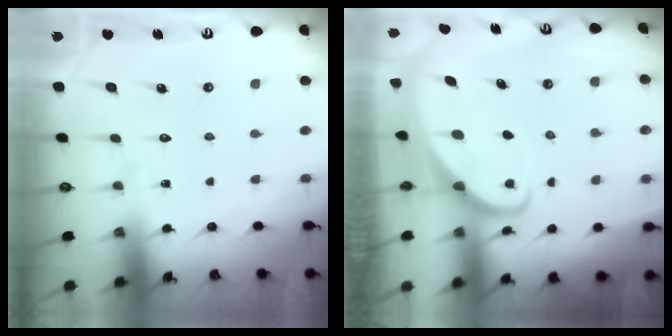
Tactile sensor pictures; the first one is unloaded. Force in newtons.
{"total": 2.7, "press": 2.7, "slide": 0.4}